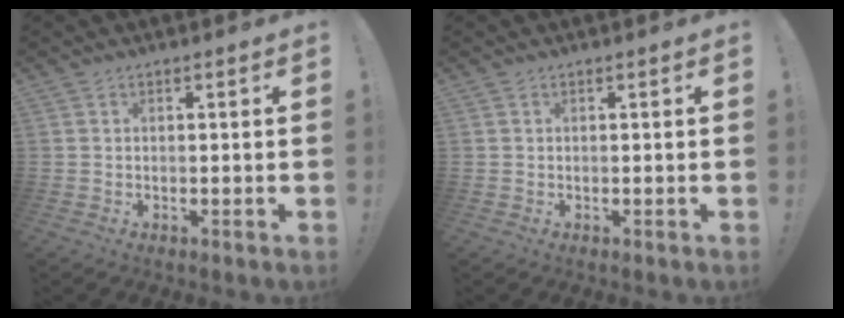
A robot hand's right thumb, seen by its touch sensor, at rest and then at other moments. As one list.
[{"total": 0.0}]